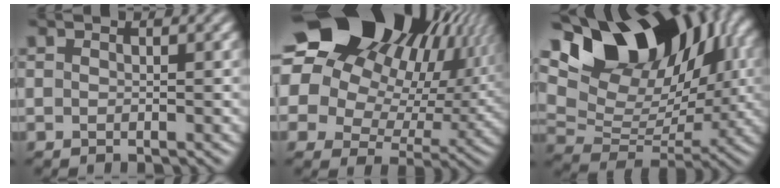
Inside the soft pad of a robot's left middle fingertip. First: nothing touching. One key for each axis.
{"total": 22.1, "fx": 10.2, "fy": 15.6, "fz": 12.0, "tx": -0.228, "ty": 0.068, "tz": 0.149}
{"total": 15.1, "fx": 6.9, "fy": 8.7, "fz": 10.2, "tx": -0.170, "ty": 0.030, "tz": 0.117}